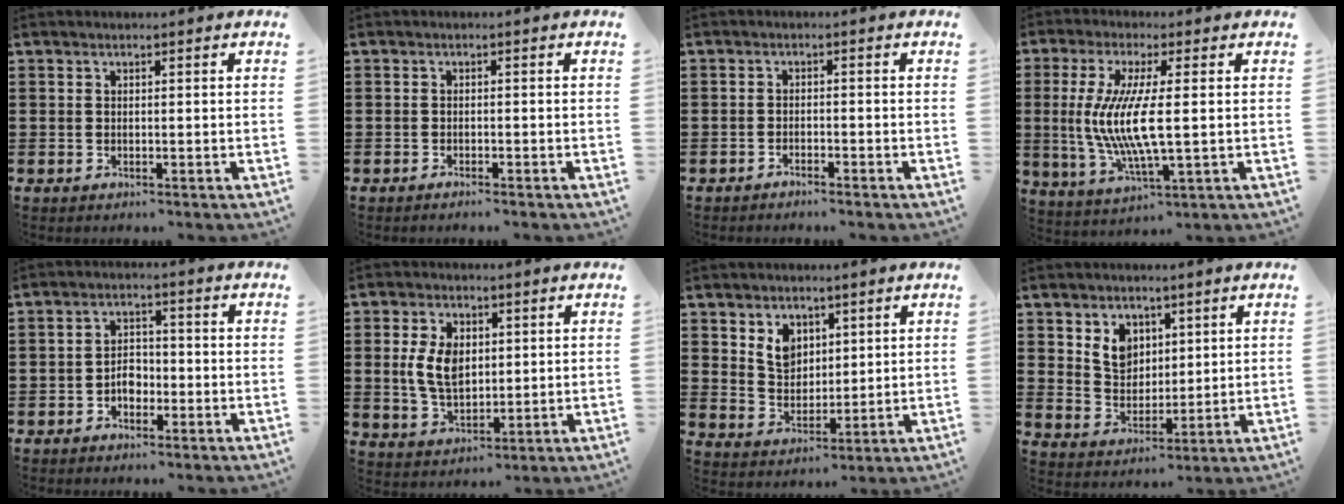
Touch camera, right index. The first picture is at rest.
{"total": 0.9, "force": [-0.9, -0.1, 0.2], "torque": [-0.006, -0.002, -0.017]}
{"total": 1.3, "force": [-1.3, -0.1, 0.2], "torque": [-0.006, 0.000, -0.026]}
{"total": 9.1, "force": [0.4, 2.7, 8.7], "torque": [-0.182, -0.007, 0.004]}
{"total": 3.2, "force": [-1.4, 2.1, 1.9], "torque": [-0.039, 0.005, -0.028]}
{"total": 7.3, "force": [1.2, 4.5, 5.7], "torque": [-0.124, 0.004, 0.016]}
{"total": 5.2, "force": [2.7, 3.9, 2.1], "torque": [-0.050, 0.010, 0.051]}
{"total": 5.6, "force": [2.7, 4.4, 2.1], "torque": [-0.053, 0.010, 0.051]}